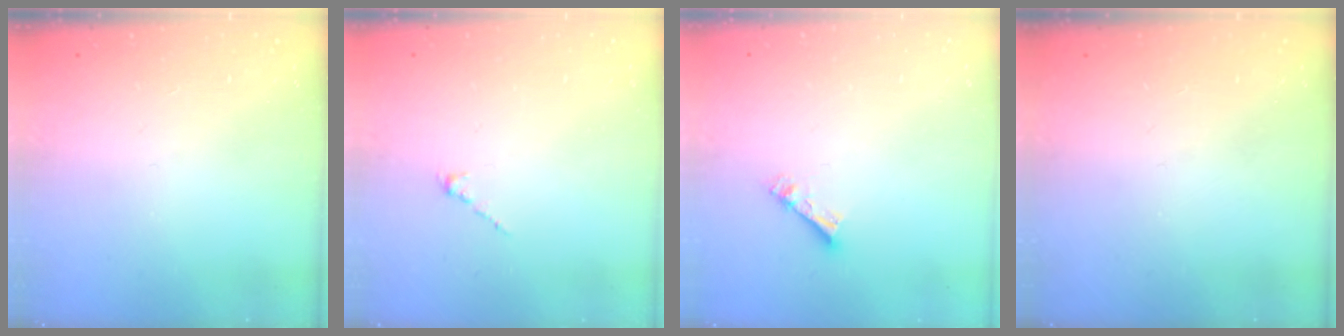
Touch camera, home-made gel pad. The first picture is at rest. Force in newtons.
{"total": 0.0}
{"total": 4.4, "press": 4.4, "slide": 0.2}
{"total": 0.0}